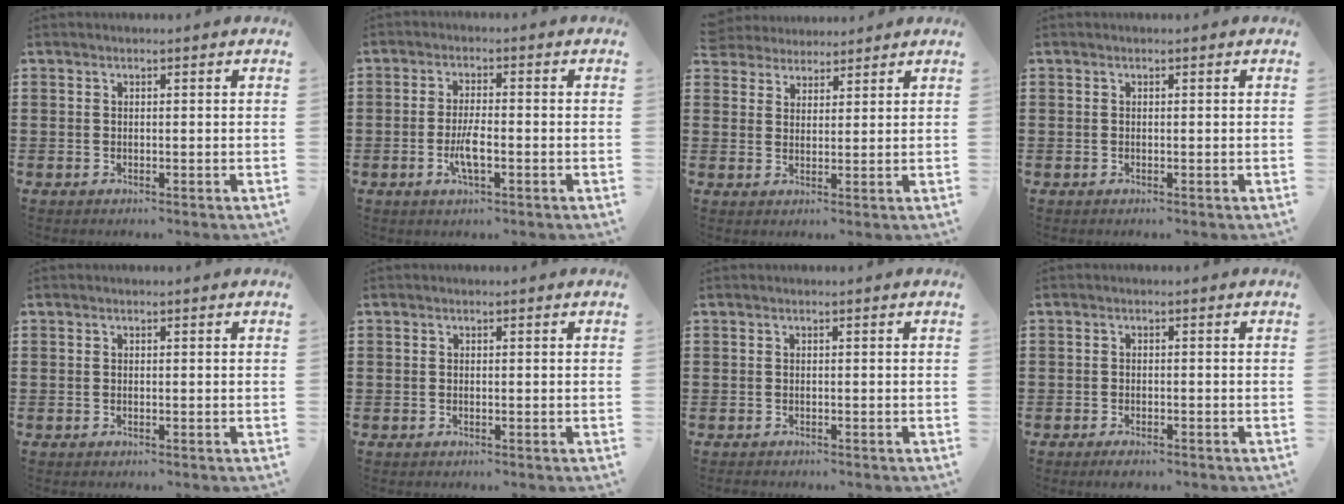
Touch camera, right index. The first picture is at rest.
{"total": 4.5, "force": [-1.5, 1.1, 4.1], "torque": [-0.089, -0.005, -0.032]}
{"total": 3.4, "force": [3.0, 1.3, -0.7], "torque": [0.000, 0.001, 0.060]}
{"total": 0.0}
{"total": 0.0}
{"total": 0.0}
{"total": 0.5, "force": [-0.4, 0.2, -0.2], "torque": [0.003, 0.004, -0.011]}
{"total": 1.3, "force": [-1.3, 0.3, 0.3], "torque": [-0.010, 0.000, -0.025]}